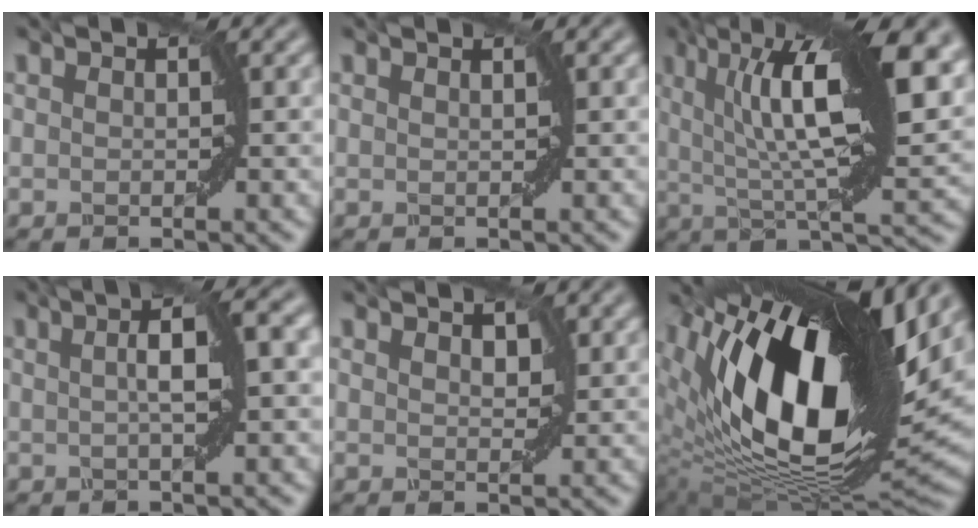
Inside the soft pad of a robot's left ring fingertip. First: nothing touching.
{"total": 0.6, "force": [0.5, -0.1, 0.2], "torque": [0.000, 0.002, 0.008]}
{"total": 14.1, "force": [4.9, 3.7, 12.7], "torque": [-0.184, 0.013, 0.075]}
{"total": 4.9, "force": [1.0, 1.0, 4.7], "torque": [-0.068, 0.018, 0.013]}
{"total": 1.7, "force": [1.3, 0.6, 0.9], "torque": [-0.011, -0.001, 0.027]}
{"total": 18.9, "force": [6.1, 7.9, 16.0], "torque": [-0.276, 0.014, 0.095]}